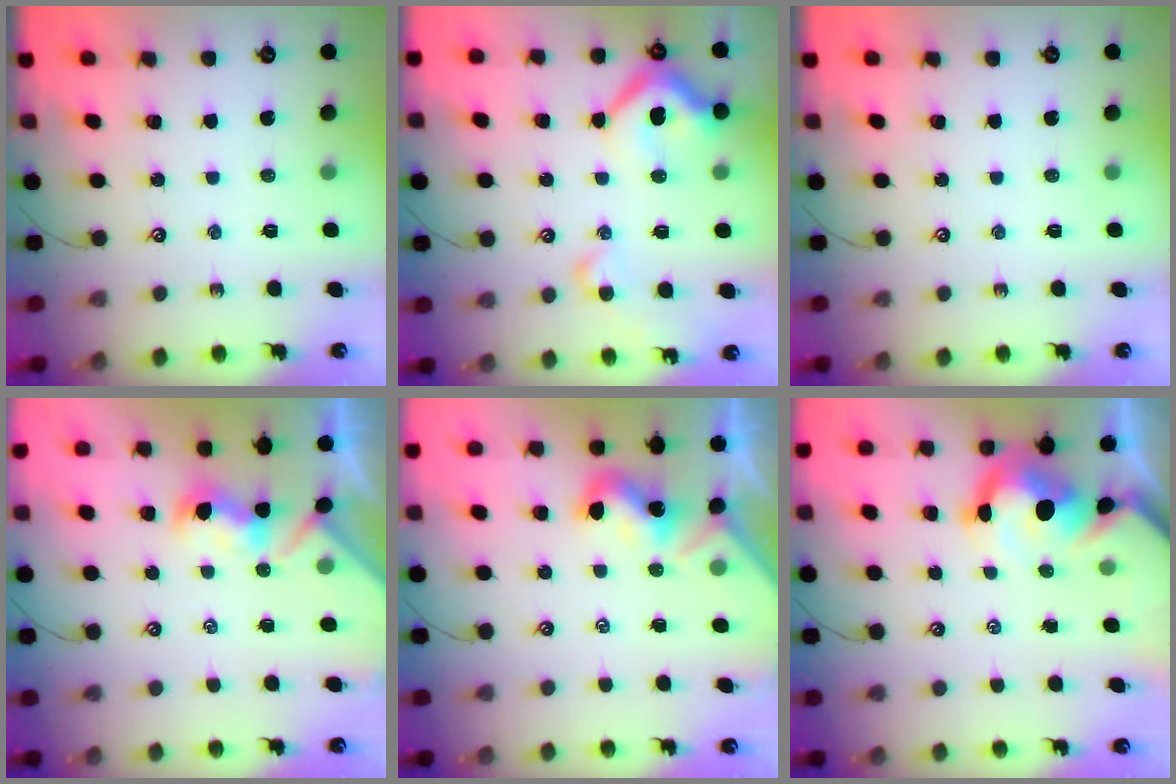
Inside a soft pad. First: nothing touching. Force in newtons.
{"total": 14.3, "press": 14.2, "slide": 2.2}
{"total": 0.0}
{"total": 2.8, "press": 2.6, "slide": 0.9}
{"total": 1.6, "press": 1.6, "slide": 0.3}
{"total": 9.8, "press": 9.7, "slide": 1.4}